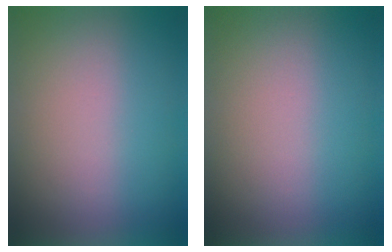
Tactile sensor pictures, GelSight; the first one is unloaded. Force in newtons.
{"total": 0.0}